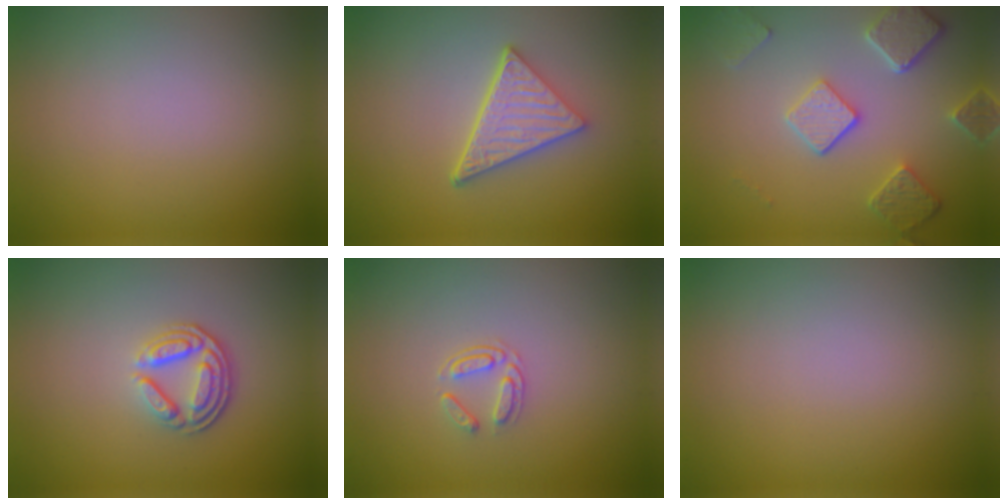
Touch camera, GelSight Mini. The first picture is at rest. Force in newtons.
{"total": 5.0, "press": 3.6, "slide": 3.5}
{"total": 5.0, "press": 3.9, "slide": 3.1}
{"total": 3.7, "press": 2.7, "slide": 2.4}
{"total": 1.6, "press": 1.0, "slide": 1.2}
{"total": 0.0}